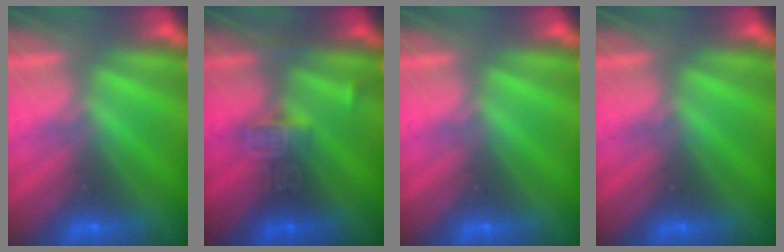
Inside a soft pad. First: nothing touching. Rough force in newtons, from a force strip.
{"total": 2.9}
{"total": 0.0}
{"total": 0.0}